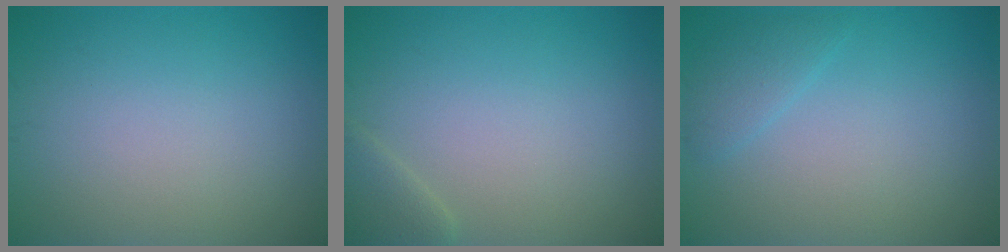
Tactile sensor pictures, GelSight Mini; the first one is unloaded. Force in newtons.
{"total": 1.7, "press": 1.7, "slide": 0.1}
{"total": 1.5, "press": 1.5, "slide": 0.1}